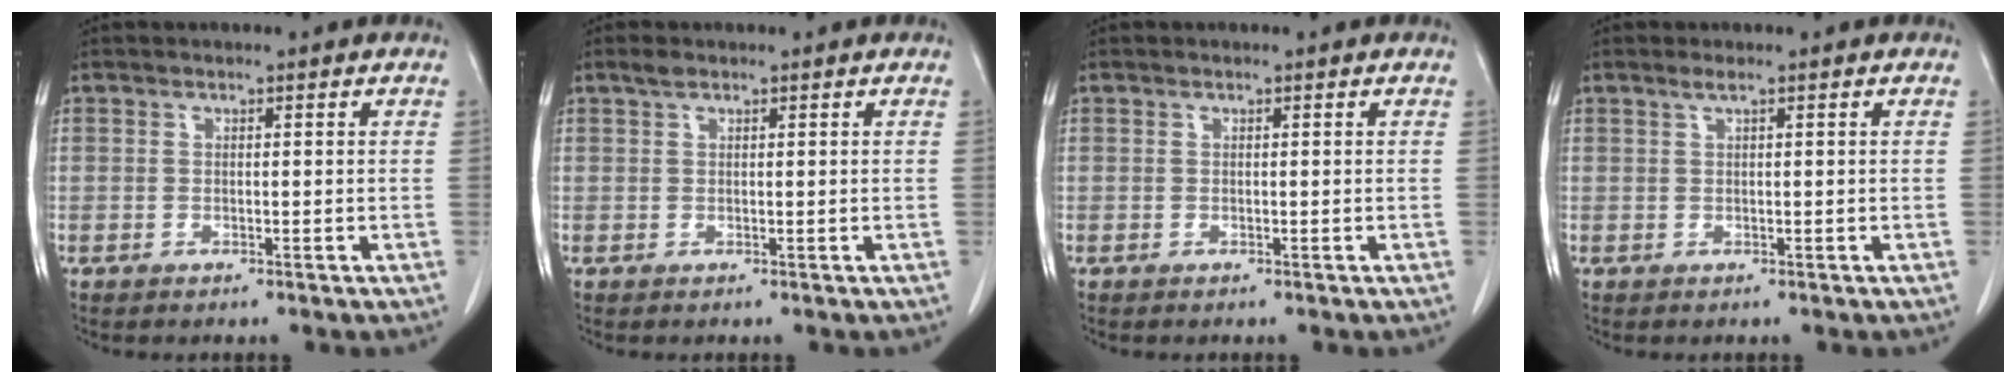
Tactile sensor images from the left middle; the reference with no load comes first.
{"total": 1.1, "force": [0.8, 0.4, 0.6], "torque": [-0.016, 0.009, 0.017]}
{"total": 0.0}
{"total": 0.9, "force": [0.5, -0.1, 0.7], "torque": [-0.020, 0.007, 0.013]}